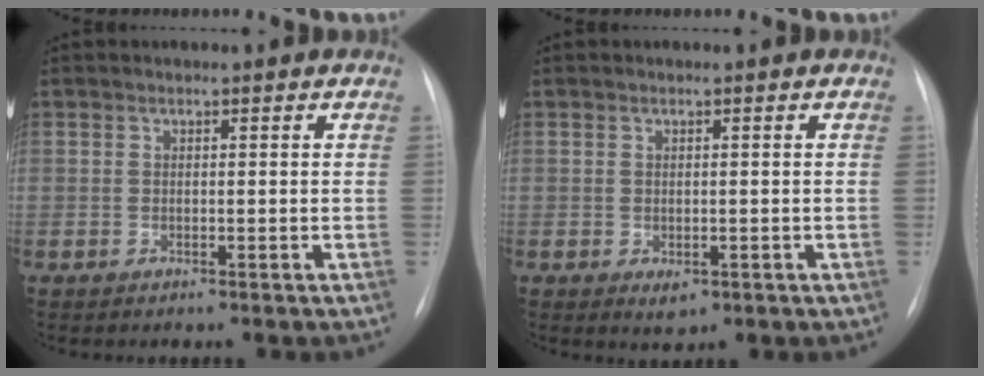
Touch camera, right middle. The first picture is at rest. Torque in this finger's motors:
{"motor_torque": [-0.07, -0.04, 0.17, 0.03]}